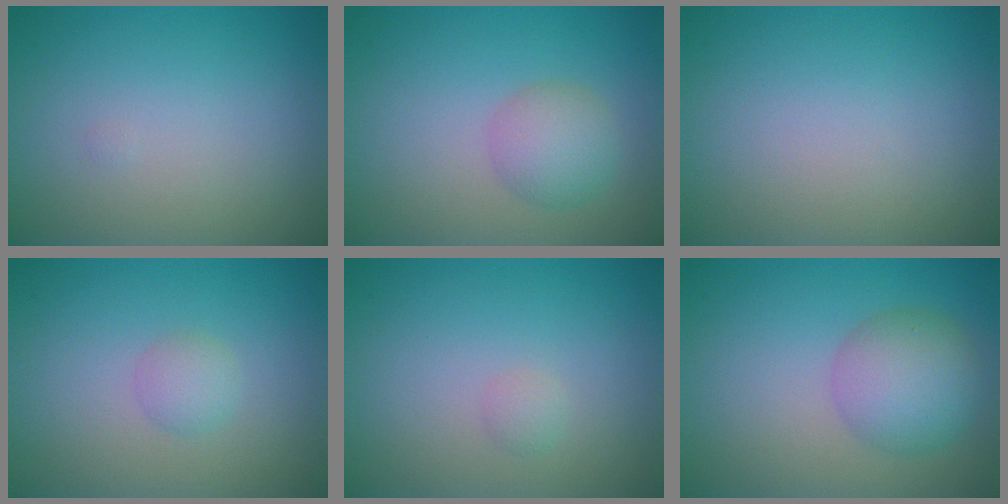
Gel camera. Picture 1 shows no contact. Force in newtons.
{"total": 2.9, "press": 2.9, "slide": 0.2}
{"total": 0.0}
{"total": 1.5, "press": 1.5, "slide": 0.1}
{"total": 0.7, "press": 0.7, "slide": 0.0}
{"total": 4.9, "press": 4.9, "slide": 0.1}